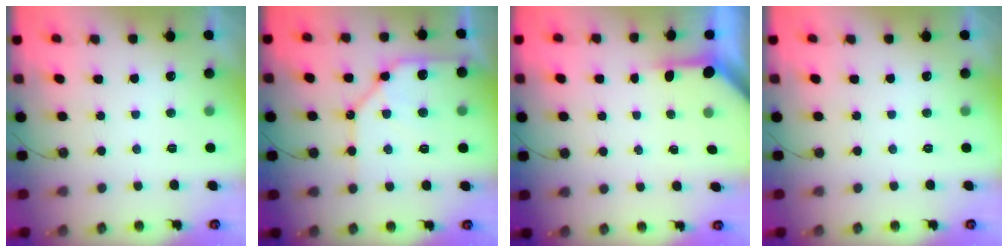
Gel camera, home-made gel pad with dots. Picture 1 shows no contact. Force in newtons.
{"total": 12.2, "press": 12.1, "slide": 1.7}
{"total": 3.1, "press": 3.1, "slide": 0.4}
{"total": 0.0}